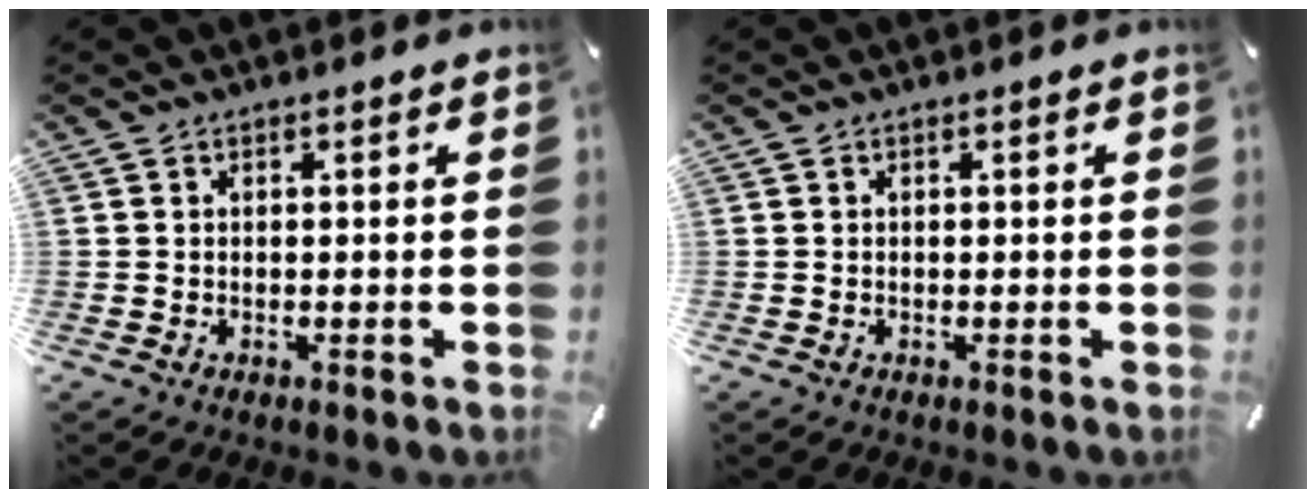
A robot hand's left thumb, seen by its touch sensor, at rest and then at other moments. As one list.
[{"total": 0.0}]